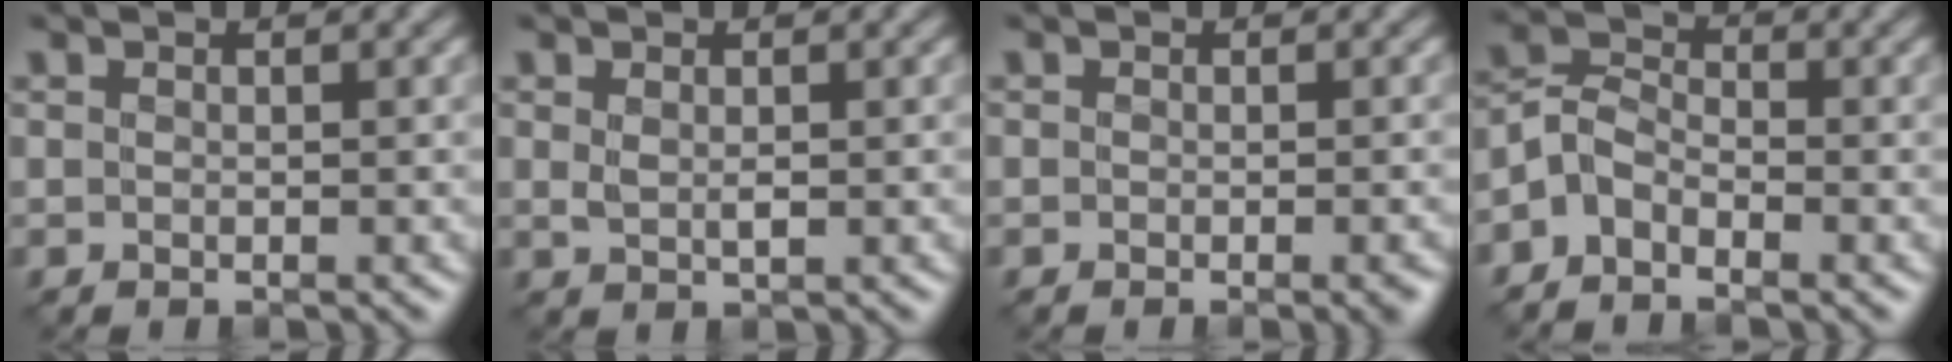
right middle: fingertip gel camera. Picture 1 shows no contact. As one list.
[{"total": 1.2, "force": [0.1, 0.6, 1.0], "torque": [-0.028, -0.004, 0.007]}, {"total": 1.5, "force": [-0.9, 0.3, 1.2], "torque": [-0.012, -0.005, -0.009]}, {"total": 2.9, "force": [-1.9, 1.6, 1.4], "torque": [-0.031, 0.009, -0.048]}]